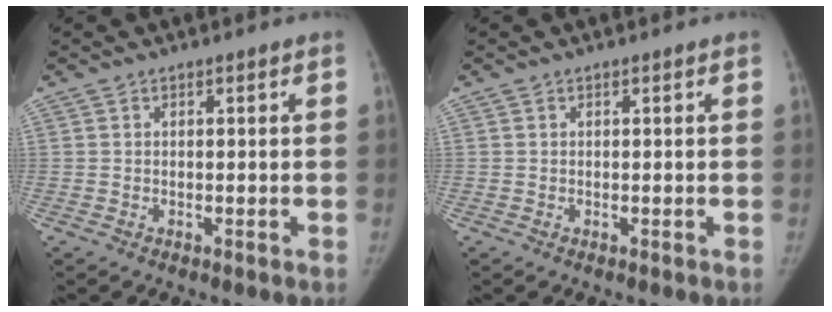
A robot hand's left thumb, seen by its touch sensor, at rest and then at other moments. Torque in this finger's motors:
{"motor_torque": [0.02, 0.22, 0.21, -0.37, 0.02]}